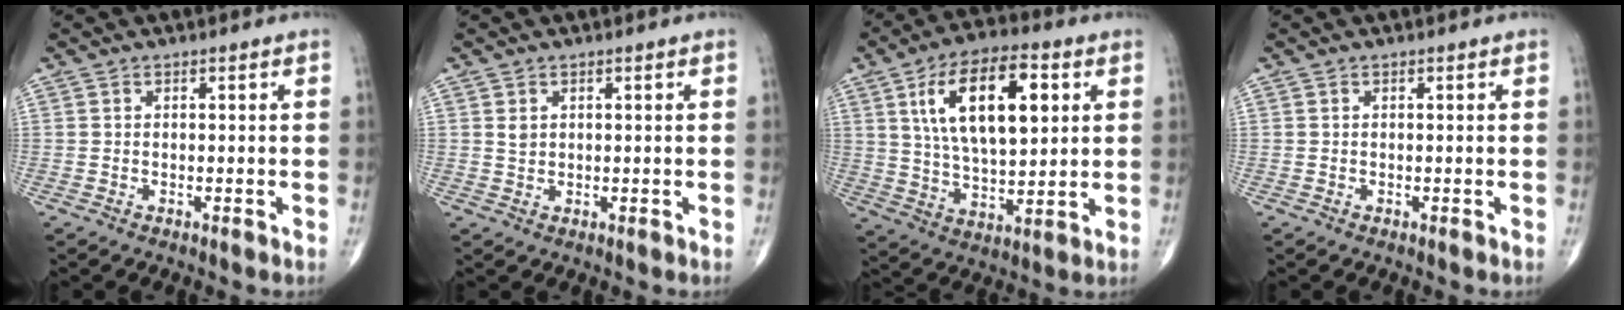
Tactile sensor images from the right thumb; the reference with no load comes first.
{"total": 1.5, "force": [0.6, 1.1, 0.8], "torque": [-0.008, -0.005, 0.013]}
{"total": 17.9, "force": [5.5, 8.2, 14.9], "torque": [-0.234, -0.008, 0.097]}
{"total": 0.0}